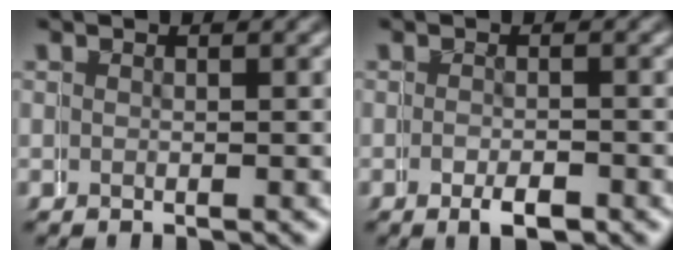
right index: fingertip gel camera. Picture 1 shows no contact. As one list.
[{"total": 1.9, "force": [-1.0, 0.7, 1.4], "torque": [-0.014, 0.002, -0.019]}]